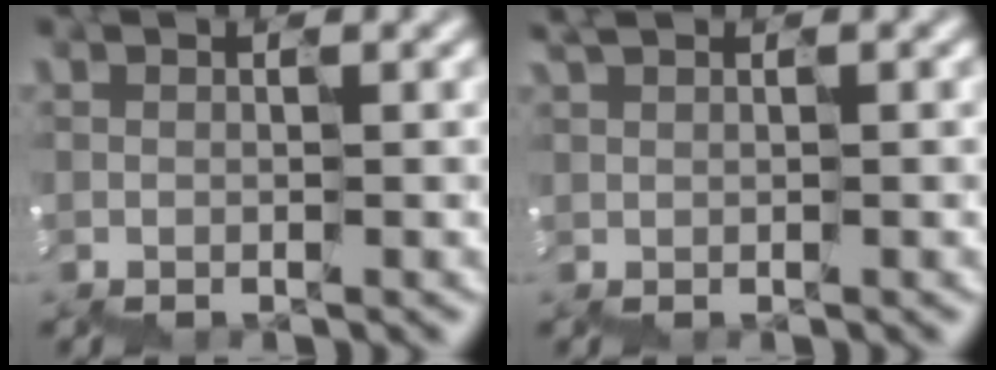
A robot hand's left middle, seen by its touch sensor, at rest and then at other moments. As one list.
[{"total": 0.8, "force": [0.3, 0.2, 0.6], "torque": [-0.015, 0.003, 0.010]}]